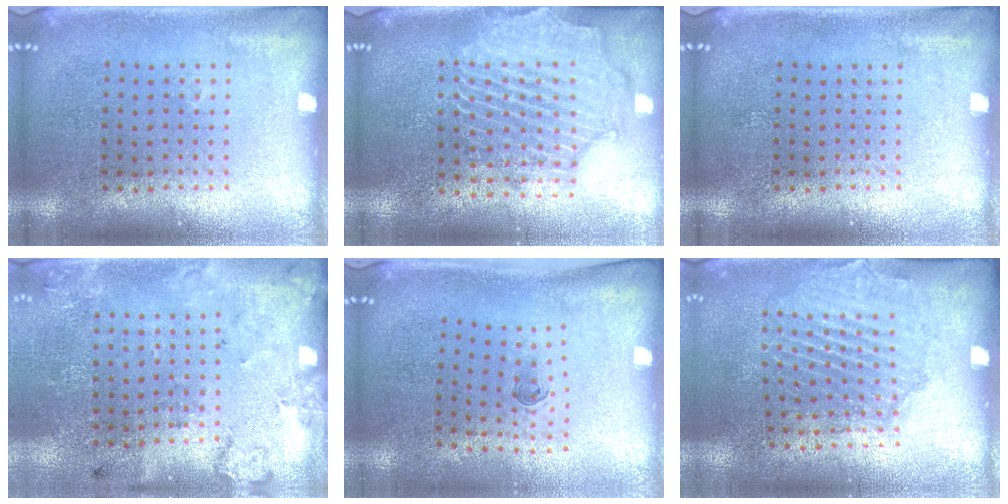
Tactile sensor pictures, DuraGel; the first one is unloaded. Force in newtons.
{"total": 2.2, "press": 2.1, "slide": 0.8}
{"total": 0.0}
{"total": 2.2, "press": 1.4, "slide": 1.7}
{"total": 0.6, "press": 0.3, "slide": 0.5}
{"total": 1.7, "press": 1.5, "slide": 0.8}